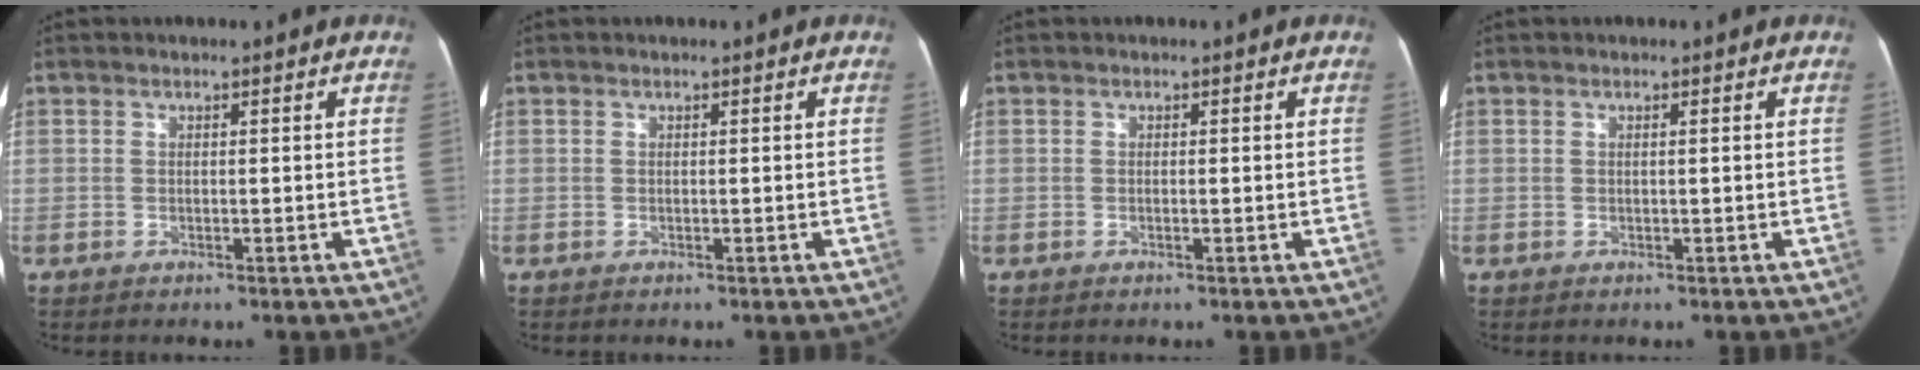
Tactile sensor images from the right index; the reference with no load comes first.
{"total": 0.0}
{"total": 0.0}
{"total": 0.0}